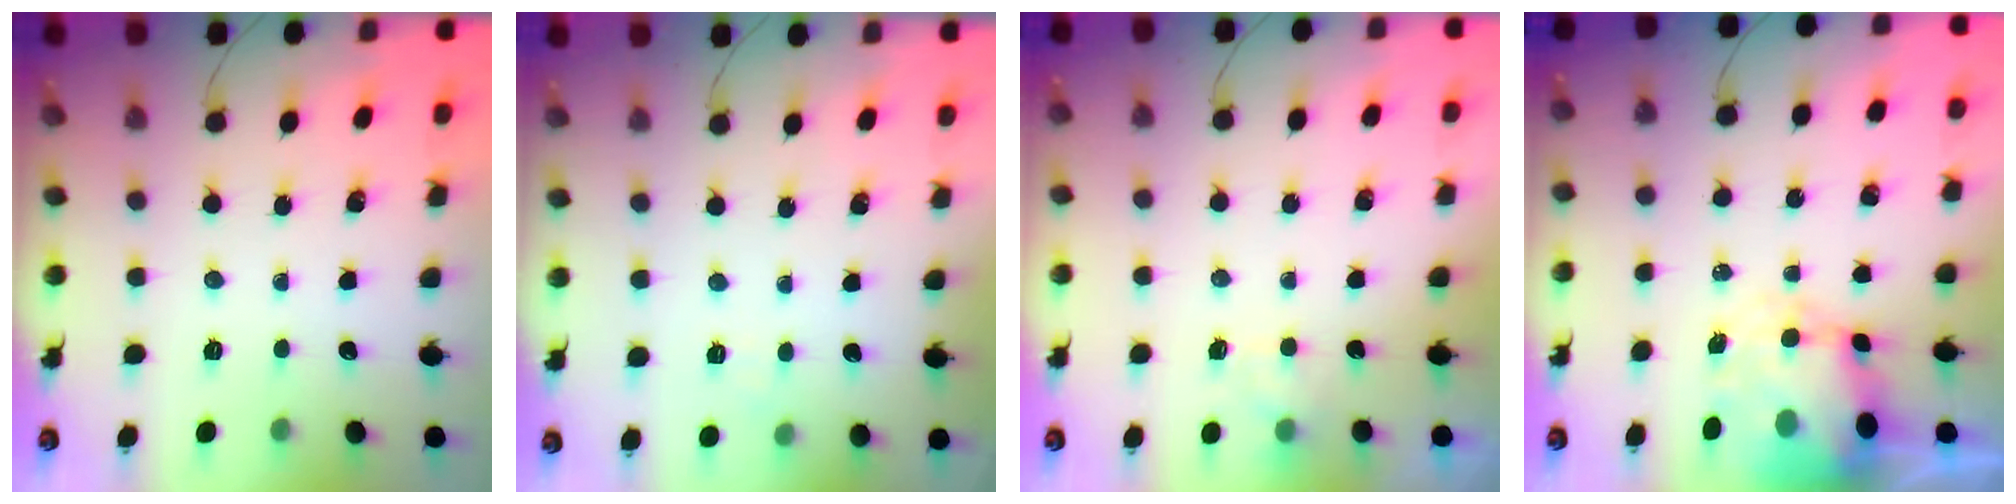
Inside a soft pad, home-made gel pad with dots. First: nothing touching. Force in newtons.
{"total": 3.9, "press": 3.8, "slide": 1.0}
{"total": 2.0, "press": 1.5, "slide": 1.3}
{"total": 8.9, "press": 8.7, "slide": 2.0}